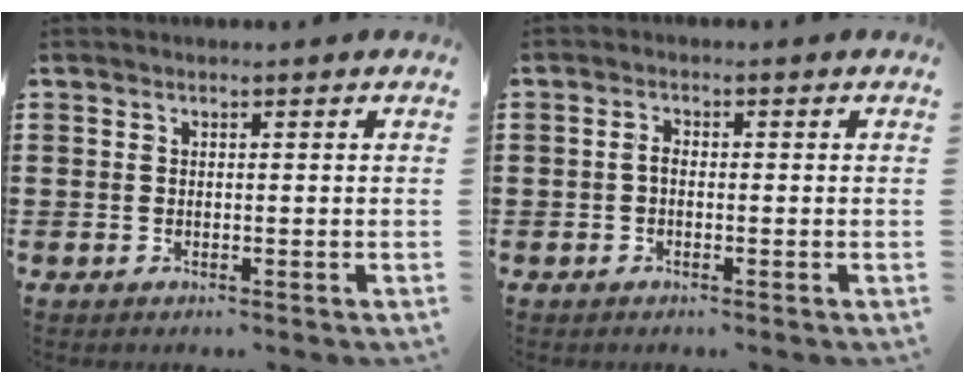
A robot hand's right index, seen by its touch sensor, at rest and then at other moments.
{"total": 1.4, "force": [-0.6, 0.6, 1.2], "torque": [-0.031, -0.003, -0.013]}